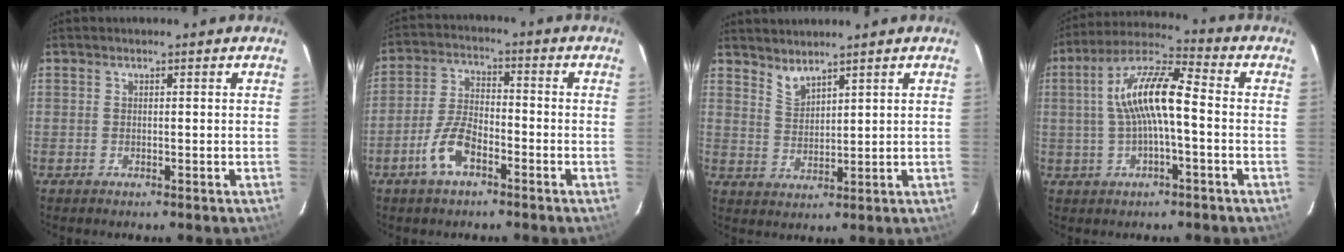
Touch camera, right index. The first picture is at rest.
{"total": 6.6, "force": [-3.7, 2.7, 4.7], "torque": [-0.104, 0.007, -0.070]}
{"total": 3.5, "force": [3.3, 0.6, 1.1], "torque": [-0.022, -0.003, 0.064]}
{"total": 11.7, "force": [-0.2, 2.9, 11.4], "torque": [-0.216, 0.025, -0.006]}